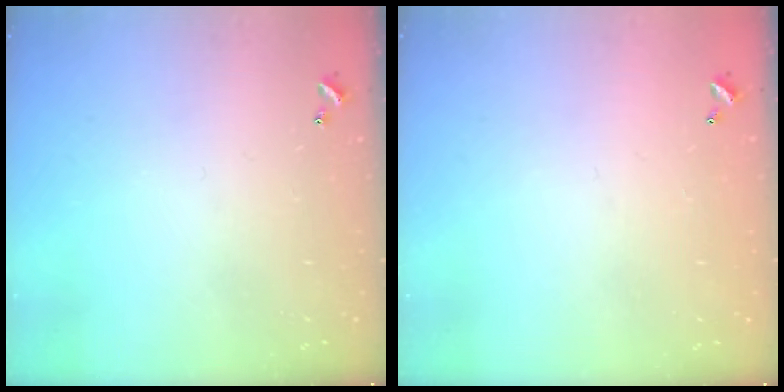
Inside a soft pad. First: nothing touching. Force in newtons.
{"total": 2.8, "press": 2.8, "slide": 0.1}